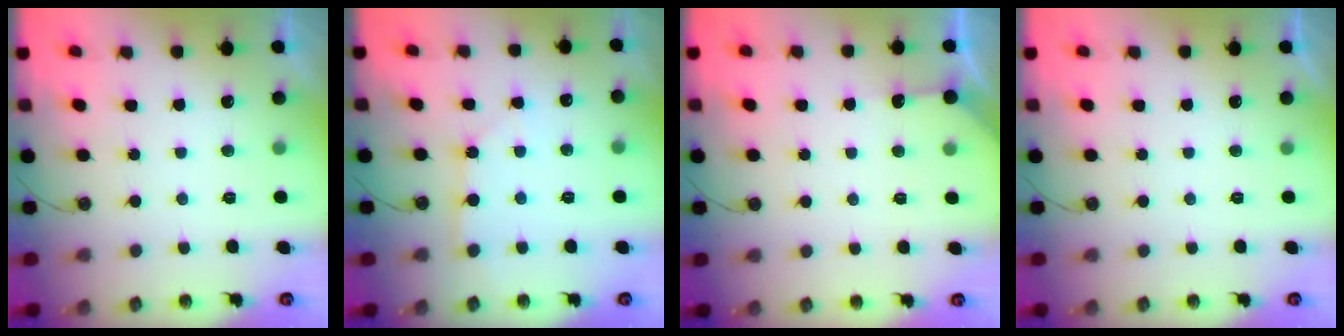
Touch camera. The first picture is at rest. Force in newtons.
{"total": 3.0, "press": 3.0, "slide": 0.4}
{"total": 4.0, "press": 4.0, "slide": 0.4}
{"total": 0.0}